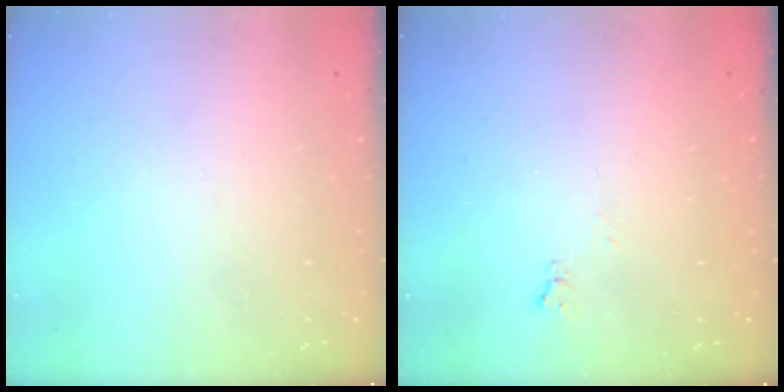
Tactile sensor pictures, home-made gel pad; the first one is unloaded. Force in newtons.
{"total": 4.2, "press": 4.2, "slide": 0.7}